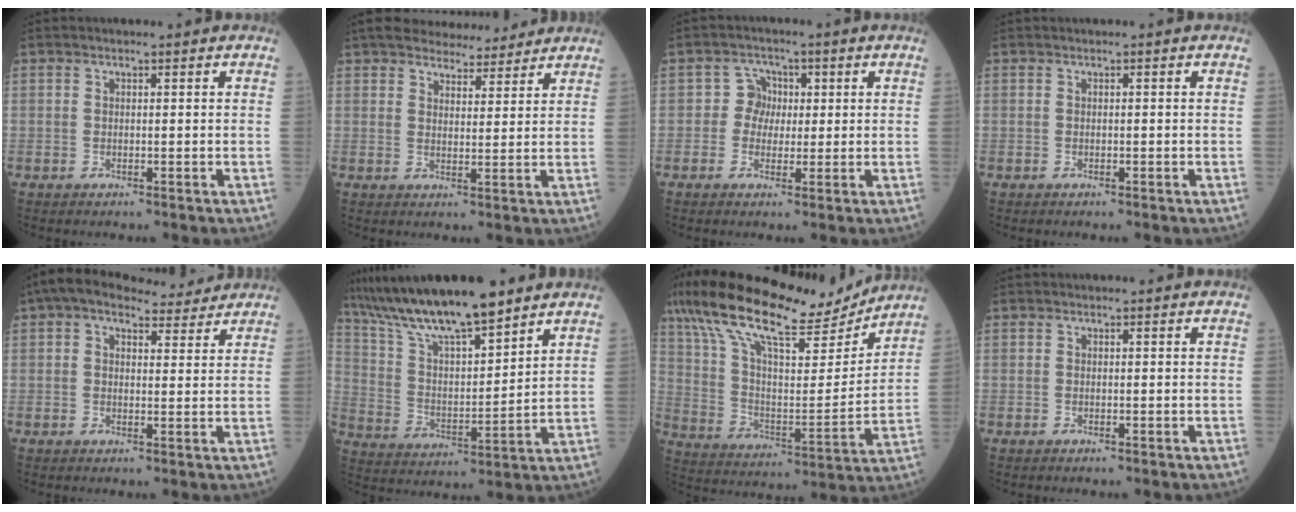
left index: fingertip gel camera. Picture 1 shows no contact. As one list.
[{"total": 9.8, "force": [8.9, 2.6, 3.3], "torque": [-0.040, 0.007, 0.123]}, {"total": 3.6, "force": [0.2, 3.5, 1.1], "torque": [-0.010, 0.010, -0.003]}, {"total": 0.0}, {"total": 8.6, "force": [7.2, 3.2, 3.4], "torque": [-0.054, 0.034, 0.098]}, {"total": 15.5, "force": [12.8, 1.9, 8.4], "torque": [-0.161, 0.005, 0.240]}, {"total": 22.7, "force": [18.4, 5.2, 12.2], "torque": [-0.228, 0.021, 0.306]}, {"total": 0.0}]